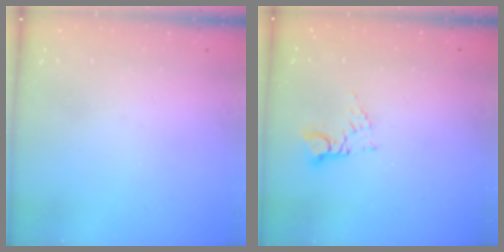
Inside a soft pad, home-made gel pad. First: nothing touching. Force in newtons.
{"total": 3.0, "press": 3.0, "slide": 0.4}